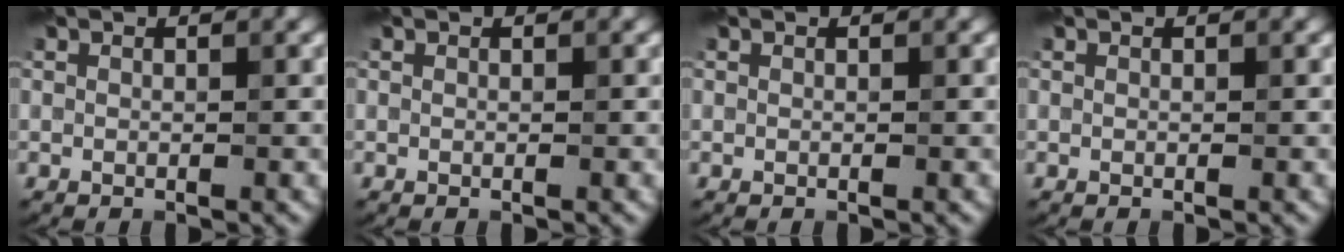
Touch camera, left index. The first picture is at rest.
{"total": 0.0}
{"total": 0.0}
{"total": 0.0}